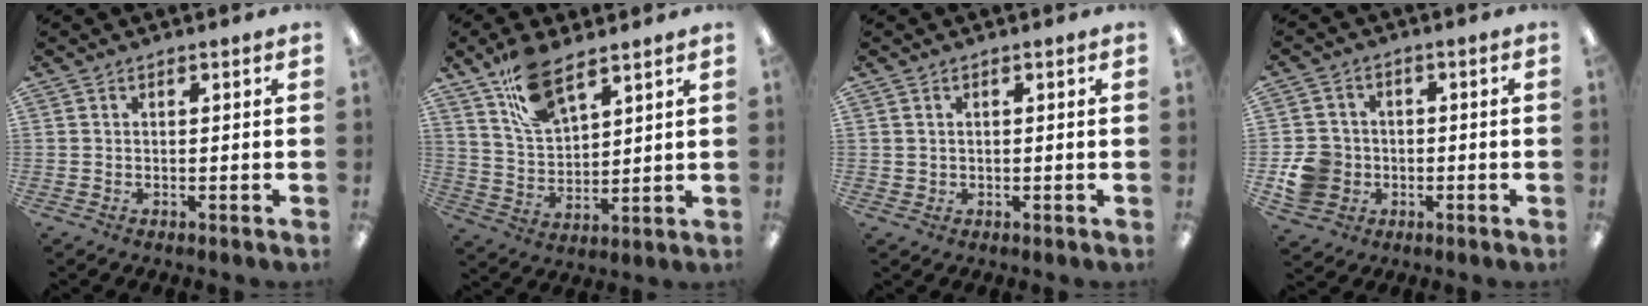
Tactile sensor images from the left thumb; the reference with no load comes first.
{"total": 11.6, "force": [8.6, 4.7, 6.2], "torque": [-0.127, -0.034, 0.160]}
{"total": 1.2, "force": [0.5, 1.1, 0.0], "torque": [-0.002, 0.003, 0.008]}
{"total": 8.6, "force": [-1.9, 7.9, 2.8], "torque": [-0.065, 0.017, -0.031]}